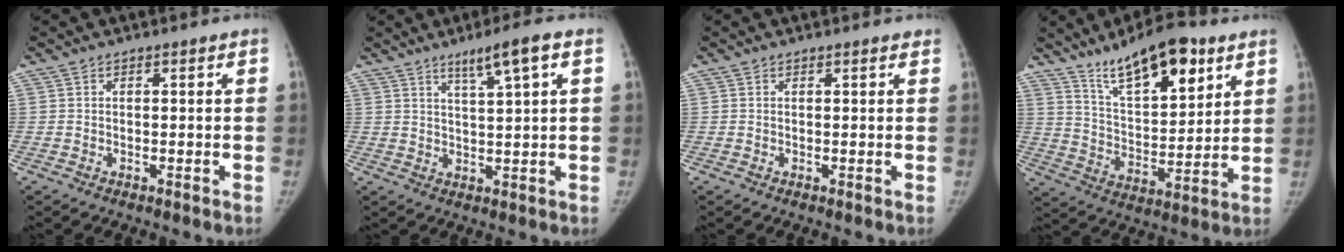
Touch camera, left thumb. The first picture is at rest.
{"total": 6.4, "force": [3.5, 0.3, 5.4], "torque": [-0.092, -0.013, 0.061]}
{"total": 1.0, "force": [0.8, 0.4, 0.3], "torque": [-0.001, -0.002, 0.010]}
{"total": 17.2, "force": [10.8, 6.5, 11.6], "torque": [-0.152, -0.055, 0.188]}